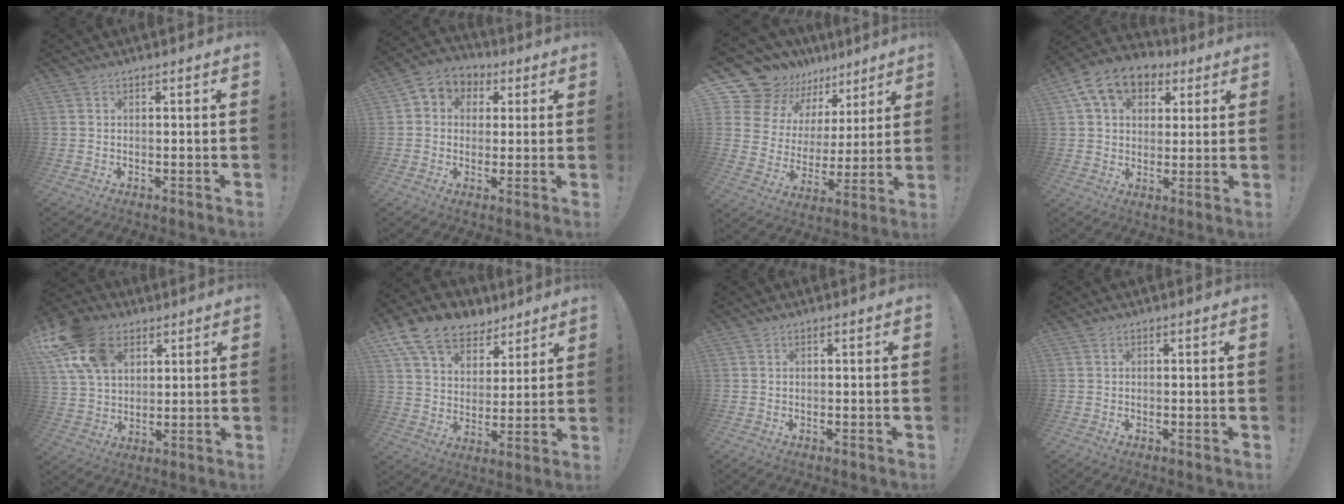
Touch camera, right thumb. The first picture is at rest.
{"total": 5.8, "force": [0.2, 5.5, 2.0], "torque": [-0.018, 0.002, 0.008]}
{"total": 13.5, "force": [11.0, 7.4, 2.3], "torque": [-0.057, -0.092, 0.216]}
{"total": 13.5, "force": [6.1, 9.7, 7.3], "torque": [-0.119, -0.015, 0.119]}
{"total": 17.6, "force": [8.4, 12.1, 9.7], "torque": [-0.174, -0.032, 0.159]}
{"total": 15.0, "force": [10.0, 9.6, 5.8], "torque": [-0.095, -0.067, 0.190]}
{"total": 0.0}
{"total": 0.0}